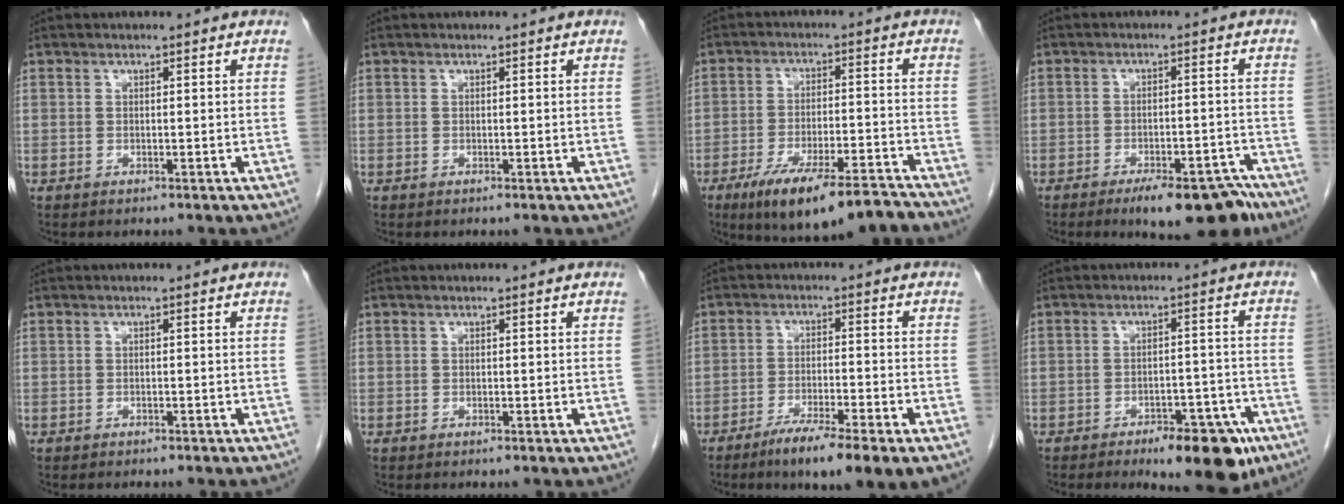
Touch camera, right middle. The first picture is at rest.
{"total": 0.0}
{"total": 14.1, "force": [-10.8, 2.5, 8.7], "torque": [-0.130, -0.003, -0.172]}
{"total": 10.1, "force": [-7.7, 3.1, 5.8], "torque": [-0.062, 0.011, -0.111]}
{"total": 1.5, "force": [-1.3, 0.4, 0.7], "torque": [-0.016, -0.003, -0.014]}
{"total": 0.0}
{"total": 9.2, "force": [-5.9, 0.0, 7.1], "torque": [-0.114, -0.020, -0.096]}
{"total": 10.2, "force": [-6.5, 3.5, 7.0], "torque": [-0.078, 0.006, -0.088]}